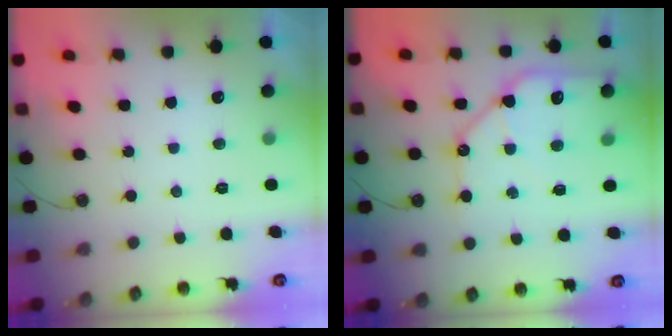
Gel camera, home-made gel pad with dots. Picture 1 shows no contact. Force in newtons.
{"total": 12.3, "press": 12.2, "slide": 1.6}